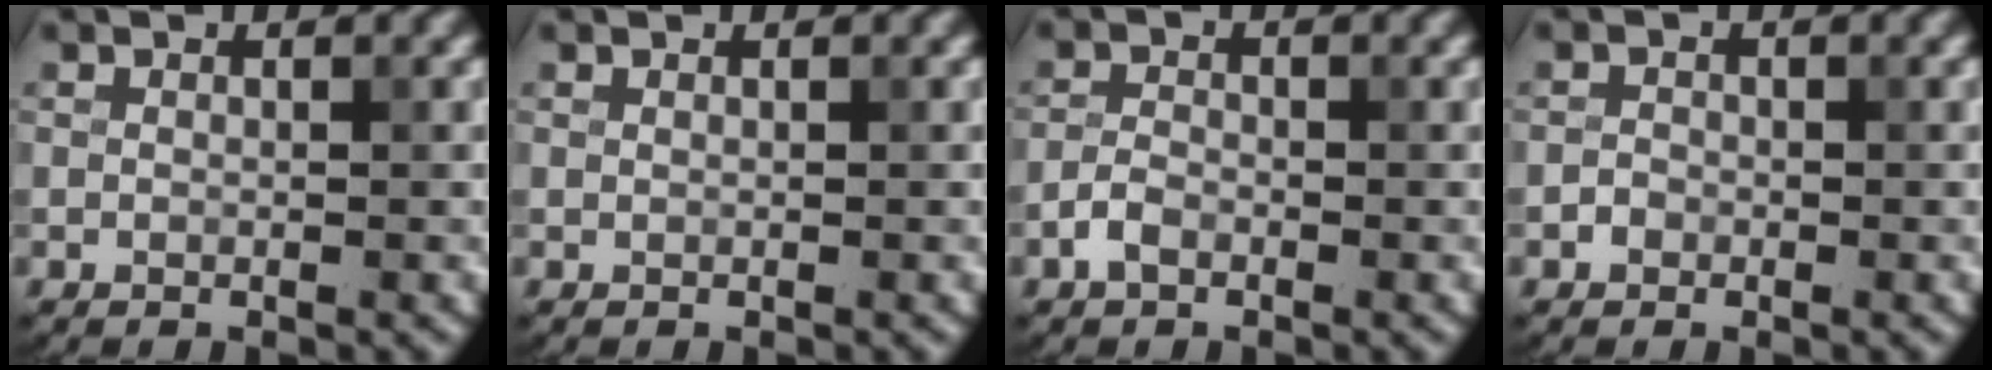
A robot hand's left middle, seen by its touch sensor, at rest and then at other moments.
{"total": 0.0}
{"total": 1.8, "force": [-1.1, 0.9, 1.0], "torque": [-0.019, 0.004, -0.026]}
{"total": 0.9, "force": [-0.5, 0.7, 0.2], "torque": [0.000, 0.000, -0.010]}